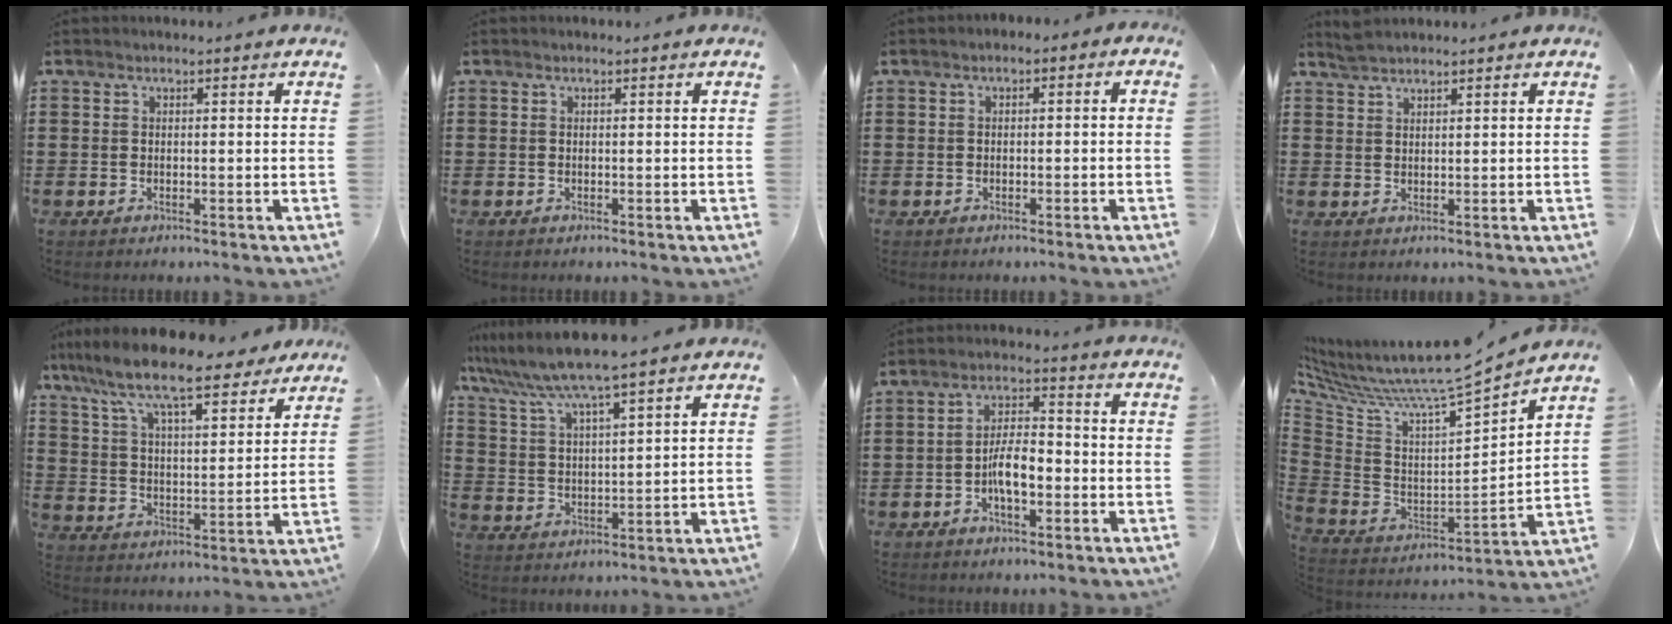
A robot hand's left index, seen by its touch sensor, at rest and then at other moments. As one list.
[{"total": 0.0}, {"total": 1.5, "force": [-1.3, 0.5, 0.4], "torque": [-0.013, 0.004, -0.029]}, {"total": 2.0, "force": [1.9, 0.1, 0.5], "torque": [-0.012, 0.002, 0.037]}, {"total": 9.9, "force": [8.6, 1.2, 4.8], "torque": [-0.128, -0.048, 0.146]}, {"total": 6.9, "force": [6.0, -0.6, 3.3], "torque": [-0.087, -0.031, 0.102]}, {"total": 6.0, "force": [-1.8, 2.4, 5.2], "torque": [-0.103, 0.007, -0.037]}, {"total": 7.1, "force": [6.1, -0.1, 3.7], "torque": [-0.100, -0.065, 0.092]}]